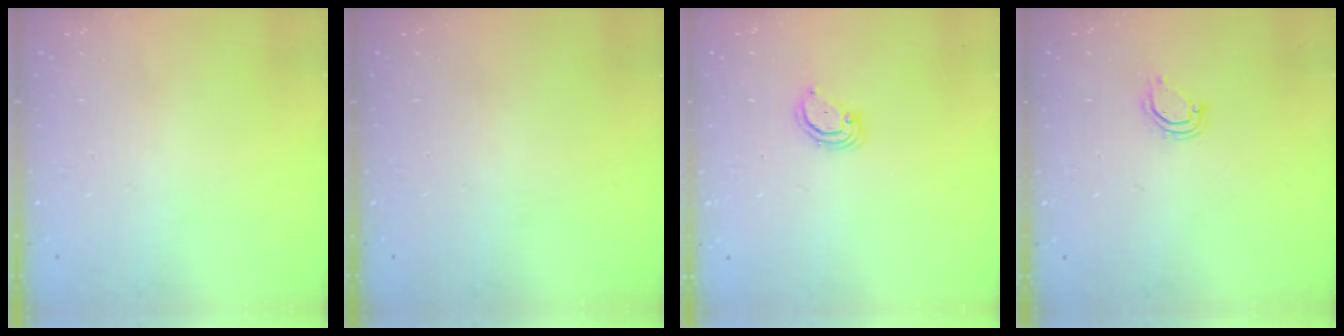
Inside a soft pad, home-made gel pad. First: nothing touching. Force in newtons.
{"total": 0.0}
{"total": 3.6, "press": 3.6, "slide": 0.2}
{"total": 4.3, "press": 4.3, "slide": 0.3}